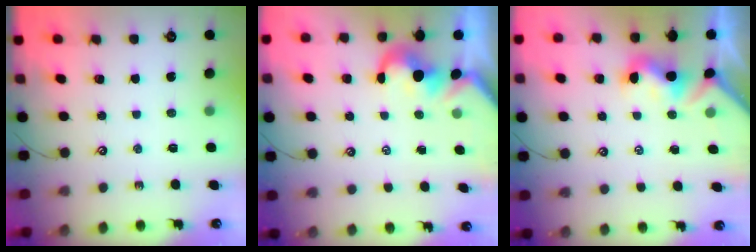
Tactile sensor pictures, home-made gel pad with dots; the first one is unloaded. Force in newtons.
{"total": 1.4, "press": 1.1, "slide": 0.9}
{"total": 1.0, "press": 0.7, "slide": 0.6}